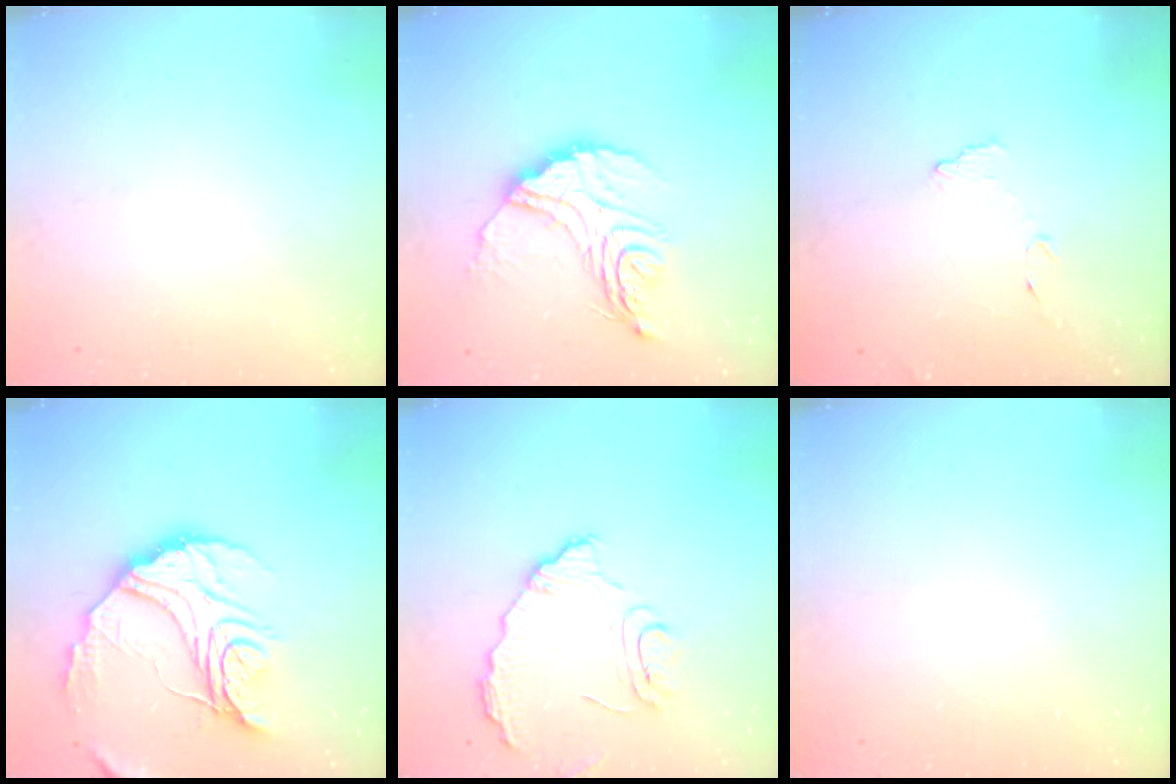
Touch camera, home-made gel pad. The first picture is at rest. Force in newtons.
{"total": 16.8, "press": 16.8, "slide": 1.2}
{"total": 8.3, "press": 8.3, "slide": 0.4}
{"total": 20.5, "press": 20.5, "slide": 2.0}
{"total": 10.5, "press": 10.4, "slide": 0.9}
{"total": 0.0}